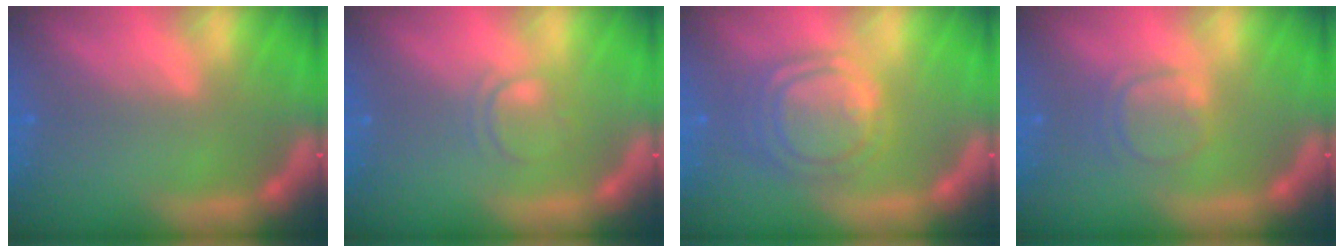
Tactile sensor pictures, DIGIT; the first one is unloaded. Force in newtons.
{"total": 2.0}
{"total": 7.0}
{"total": 3.0}